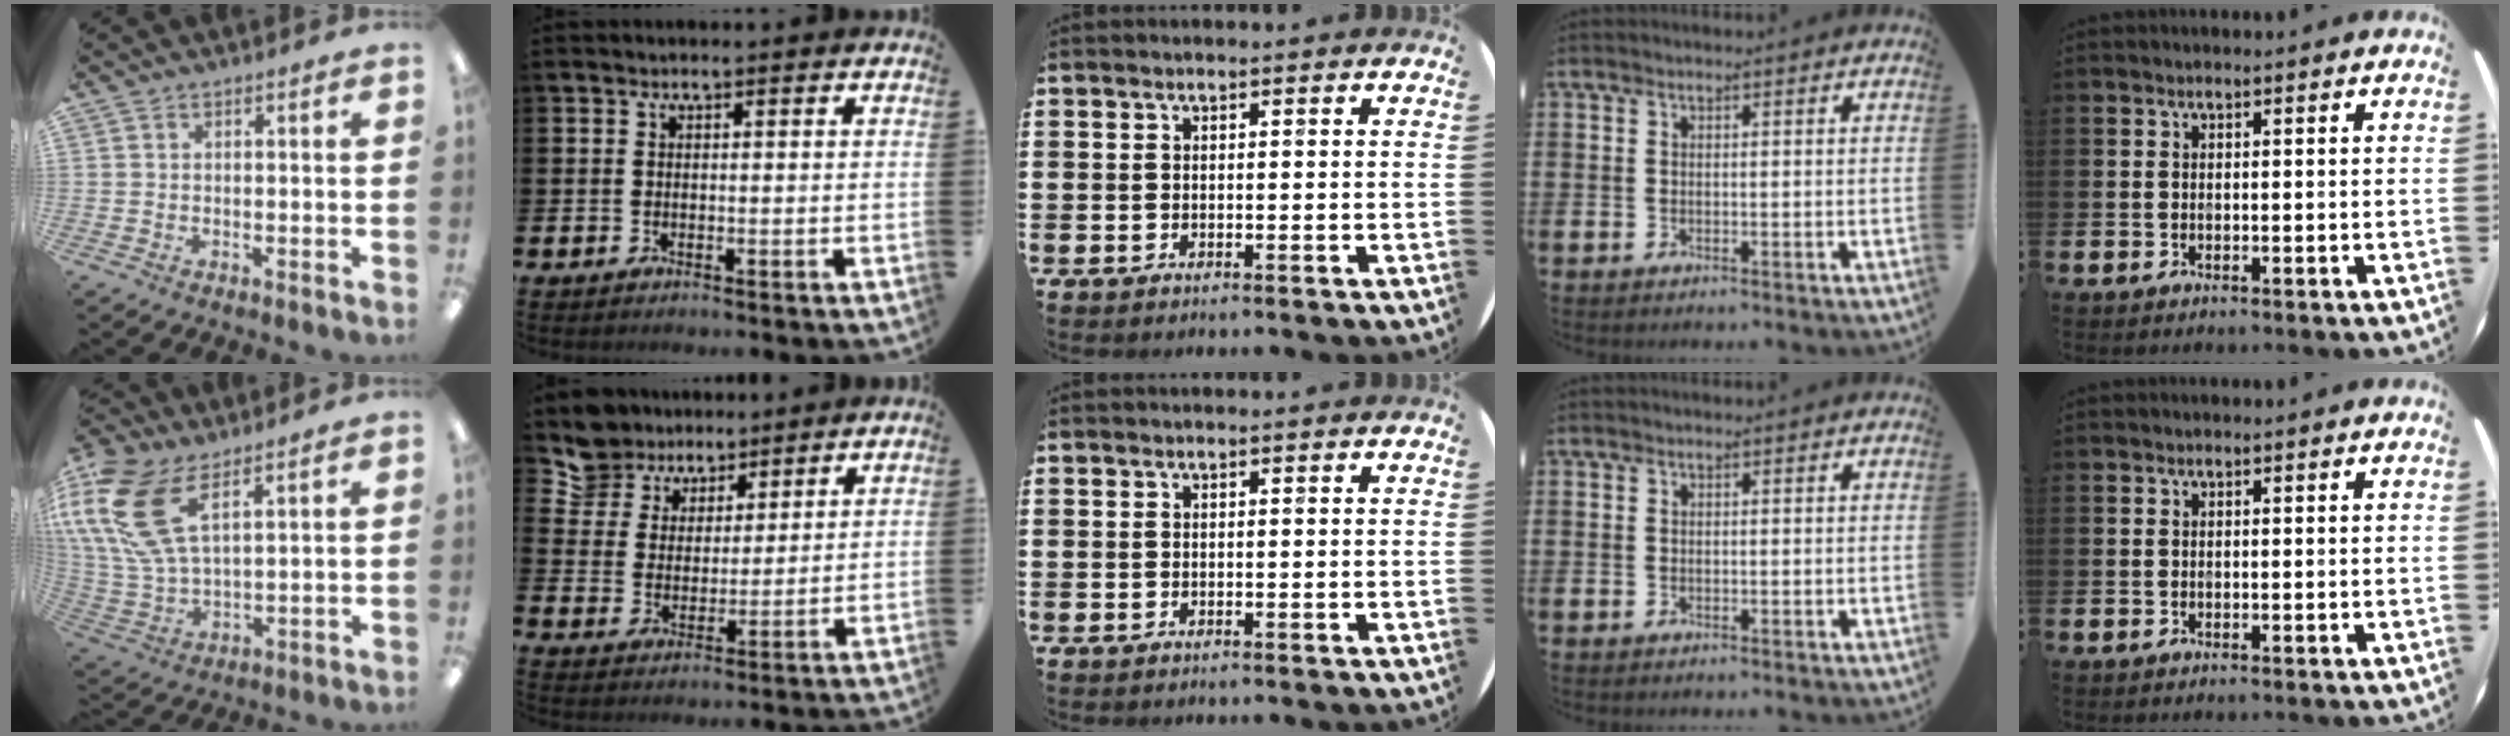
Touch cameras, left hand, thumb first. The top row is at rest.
{"thumb": {"total": 17.5, "force": [9.0, 7.7, 12.8], "torque": [-0.297, -0.036, 0.158]}, "index": {"total": 6.9, "force": [6.3, 2.7, -0.8], "torque": [-0.031, -0.040, 0.118]}}